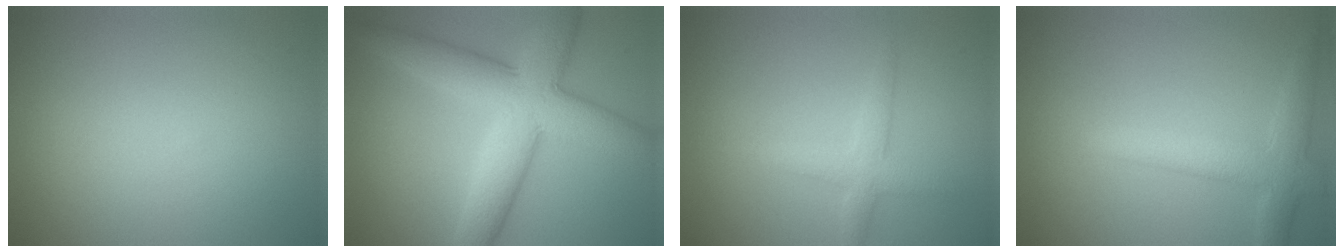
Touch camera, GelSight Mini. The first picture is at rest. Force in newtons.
{"total": 8.2, "press": 8.2, "slide": 0.1}
{"total": 2.4, "press": 2.4, "slide": 0.1}
{"total": 4.0, "press": 4.0, "slide": 0.1}